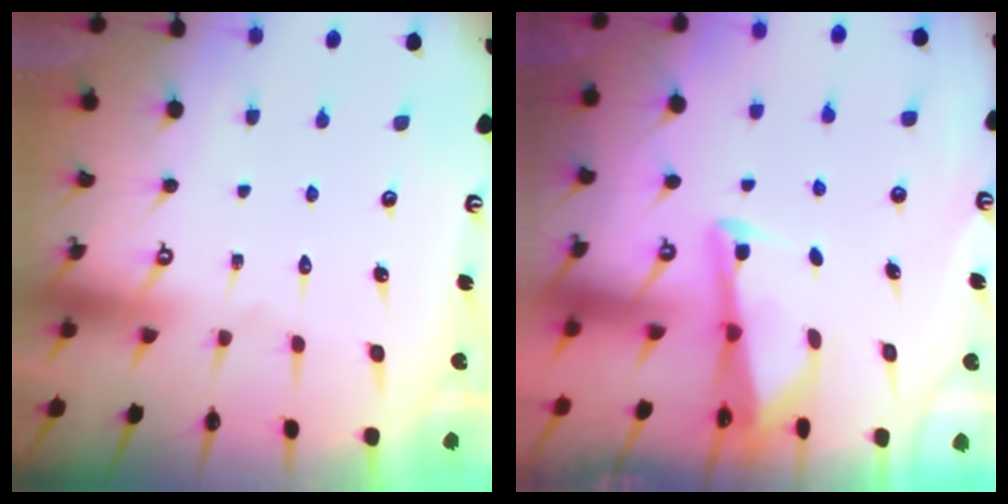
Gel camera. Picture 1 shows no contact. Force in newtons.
{"total": 3.0, "press": 2.9, "slide": 0.6}